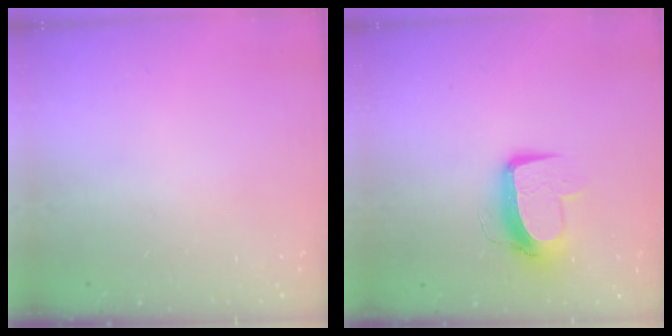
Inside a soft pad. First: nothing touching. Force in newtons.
{"total": 10.6, "press": 10.5, "slide": 1.1}